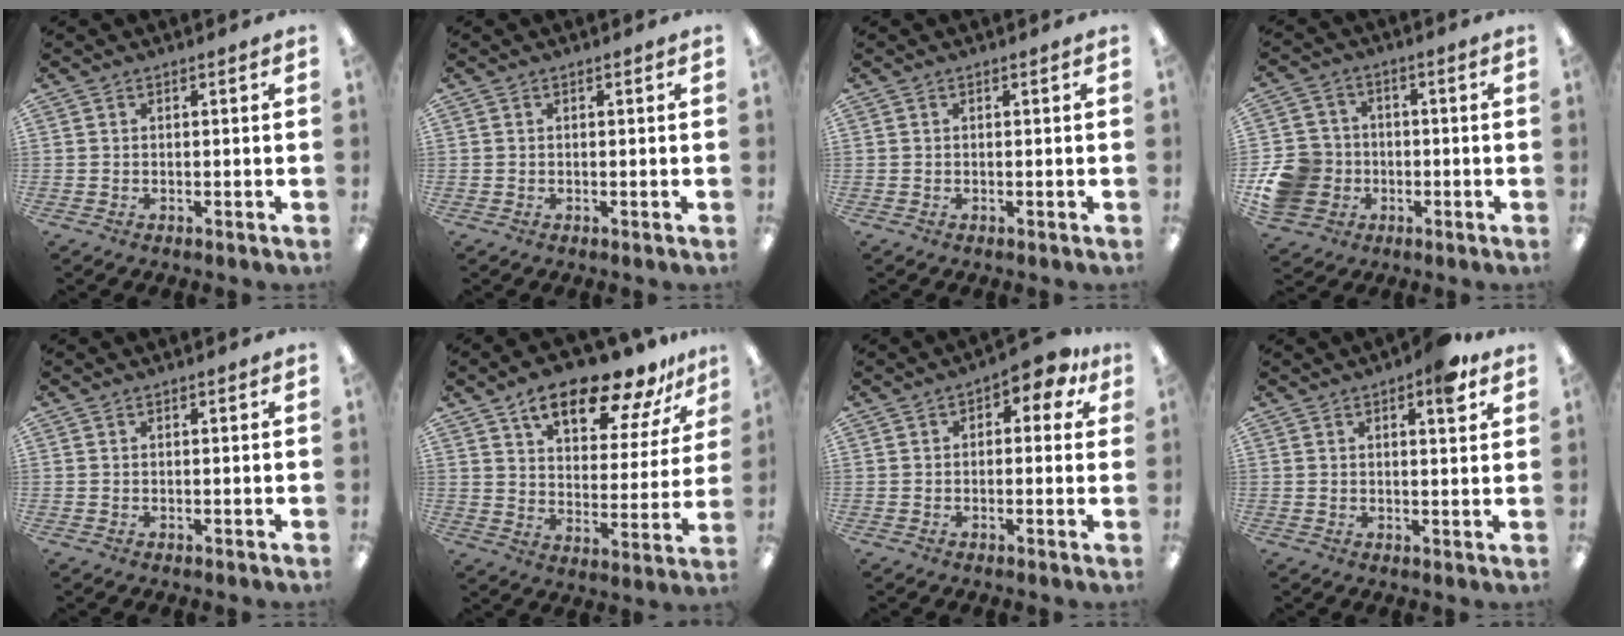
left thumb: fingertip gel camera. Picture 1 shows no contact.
{"total": 0.0}
{"total": 0.0}
{"total": 11.5, "force": [-3.1, 10.5, 3.7], "torque": [-0.087, 0.030, -0.049]}
{"total": 0.0}
{"total": 17.6, "force": [13.0, 6.5, 9.9], "torque": [-0.159, -0.069, 0.220]}
{"total": 4.9, "force": [1.8, 2.8, 3.6], "torque": [-0.043, -0.003, 0.023]}
{"total": 6.0, "force": [3.6, 1.9, 4.4], "torque": [-0.056, -0.012, 0.055]}